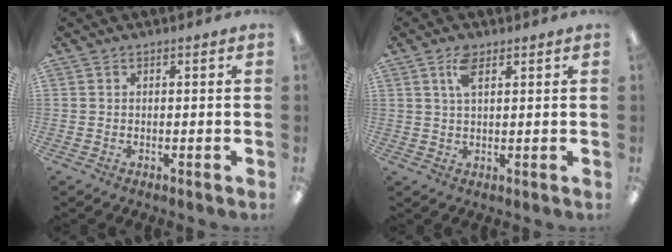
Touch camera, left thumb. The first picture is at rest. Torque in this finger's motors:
{"motor_torque": [-0.02, 0.06, -0.15, -0.24, 0.05]}